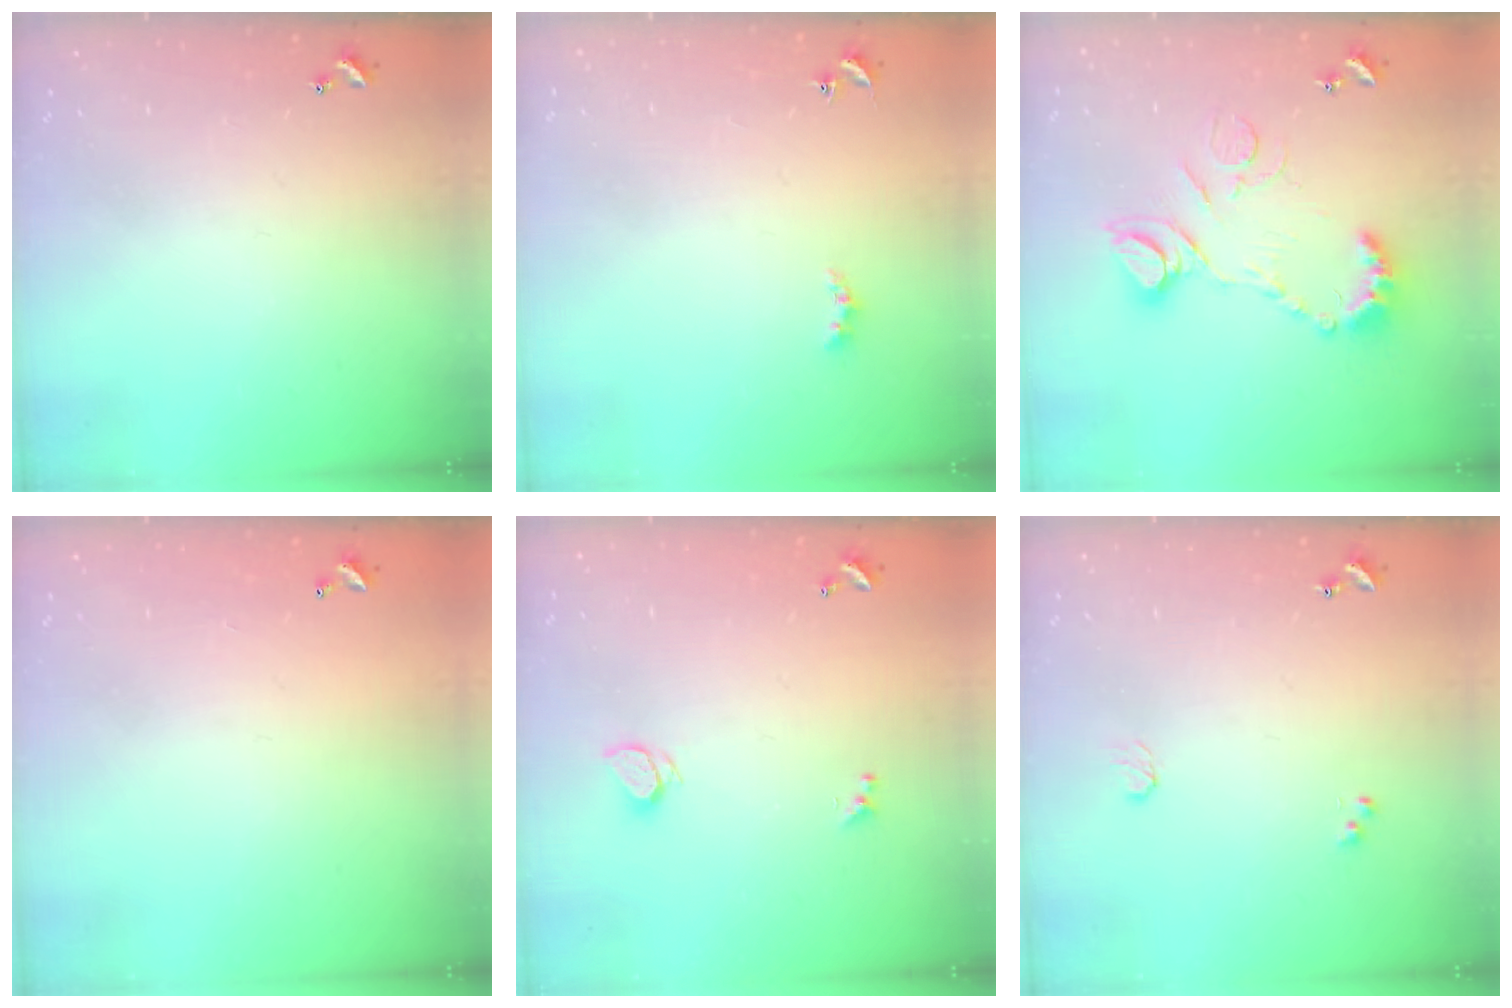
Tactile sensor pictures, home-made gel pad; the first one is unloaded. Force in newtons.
{"total": 2.2, "press": 2.1, "slide": 0.5}
{"total": 13.8, "press": 13.8, "slide": 1.4}
{"total": 2.8, "press": 2.8, "slide": 0.1}
{"total": 1.8, "press": 1.7, "slide": 0.5}
{"total": 3.2, "press": 3.1, "slide": 0.5}